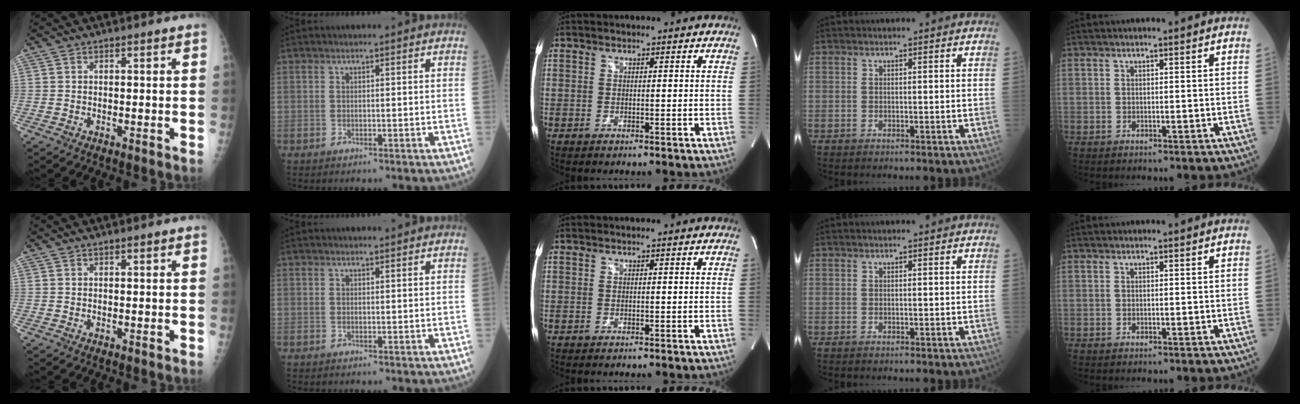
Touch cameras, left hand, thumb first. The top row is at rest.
{"thumb": {"total": 0.7, "force": [0.3, 0.1, 0.6], "torque": [-0.012, 0.003, 0.004]}}